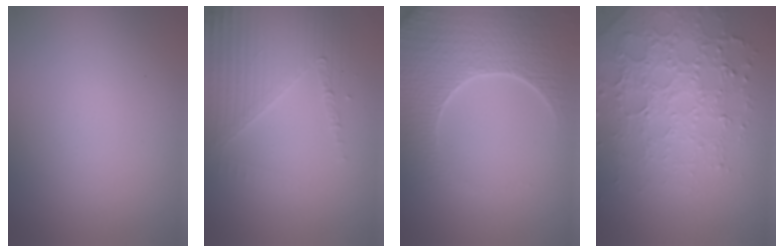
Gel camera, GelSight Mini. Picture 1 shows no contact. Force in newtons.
{"total": 4.5, "press": 3.2, "slide": 3.1}
{"total": 6.1, "press": 5.2, "slide": 3.2}
{"total": 5.5, "press": 4.5, "slide": 3.3}